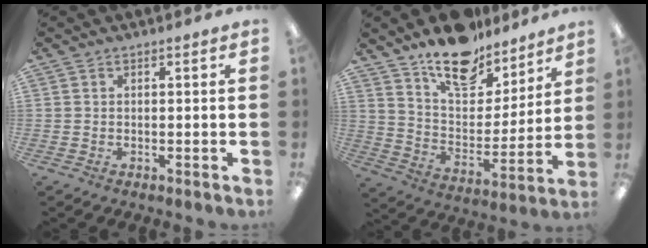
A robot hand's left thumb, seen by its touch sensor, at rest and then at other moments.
{"total": 16.0, "force": [13.1, 7.2, 5.6], "torque": [-0.099, -0.094, 0.236]}